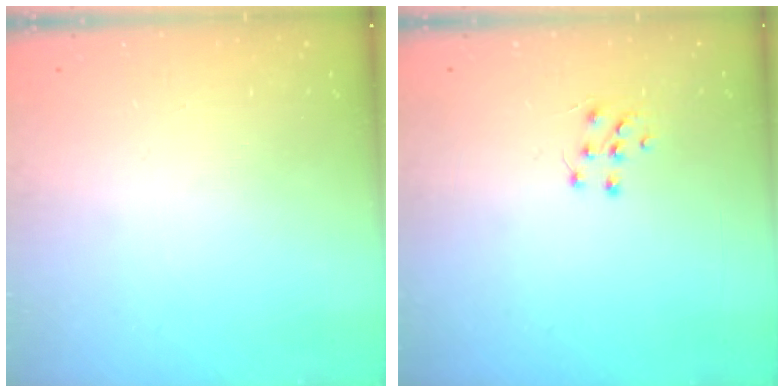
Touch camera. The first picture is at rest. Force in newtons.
{"total": 5.5, "press": 5.5, "slide": 0.6}